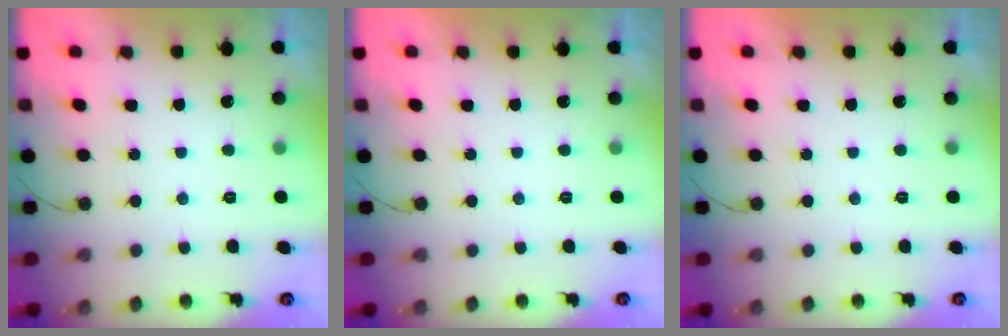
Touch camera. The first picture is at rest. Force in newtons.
{"total": 1.7, "press": 1.7, "slide": 0.0}
{"total": 1.7, "press": 1.7, "slide": 0.0}